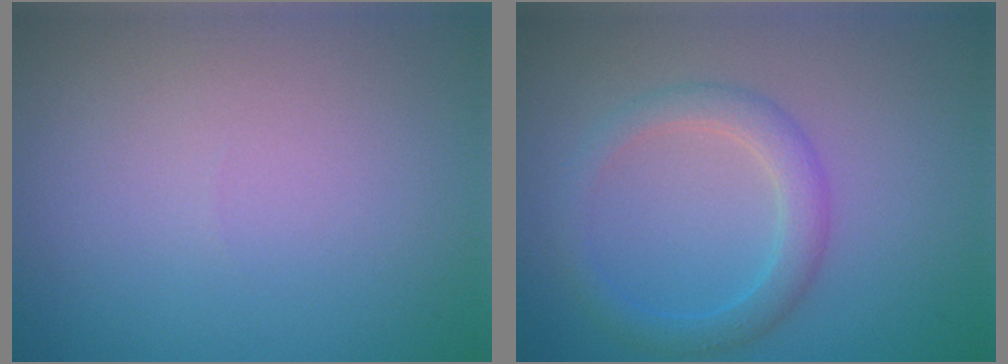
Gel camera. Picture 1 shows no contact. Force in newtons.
{"total": 2.8, "press": 2.8, "slide": 0.2}